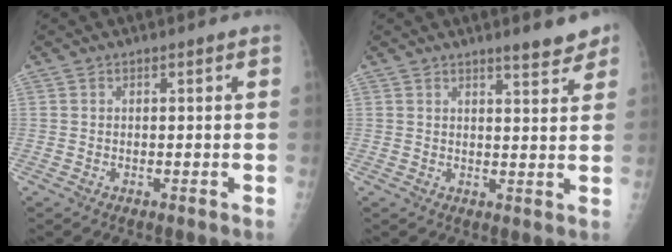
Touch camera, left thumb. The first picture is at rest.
{"total": 4.9, "force": [3.8, 1.0, 2.9], "torque": [-0.025, -0.024, 0.049]}